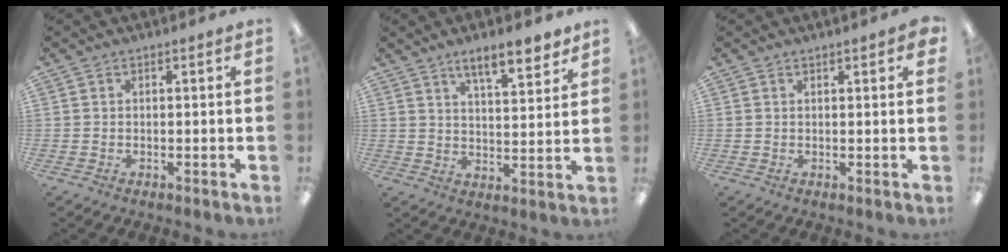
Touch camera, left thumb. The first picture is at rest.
{"total": 8.9, "force": [6.9, 2.5, 5.0], "torque": [-0.066, -0.042, 0.116]}
{"total": 1.5, "force": [1.1, 0.2, 1.0], "torque": [-0.005, -0.005, 0.016]}